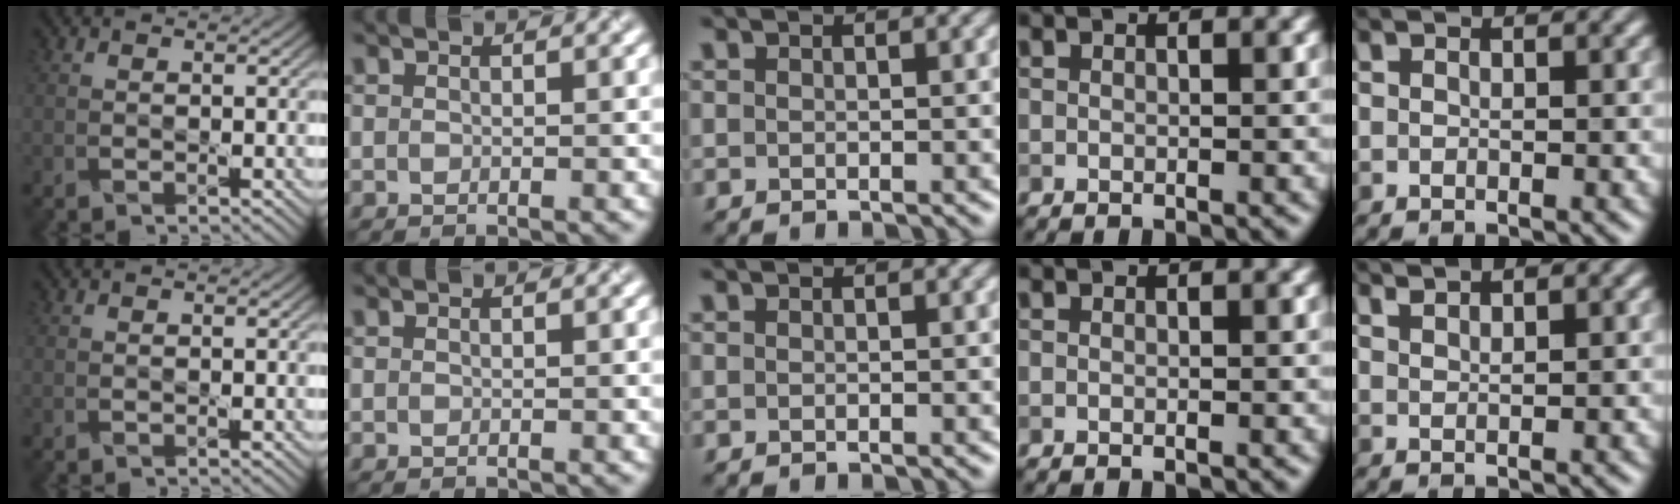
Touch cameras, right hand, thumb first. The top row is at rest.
{"little": {"total": 1.1, "force": [1.0, -0.3, -0.1], "torque": [-0.002, 0.001, 0.027]}}